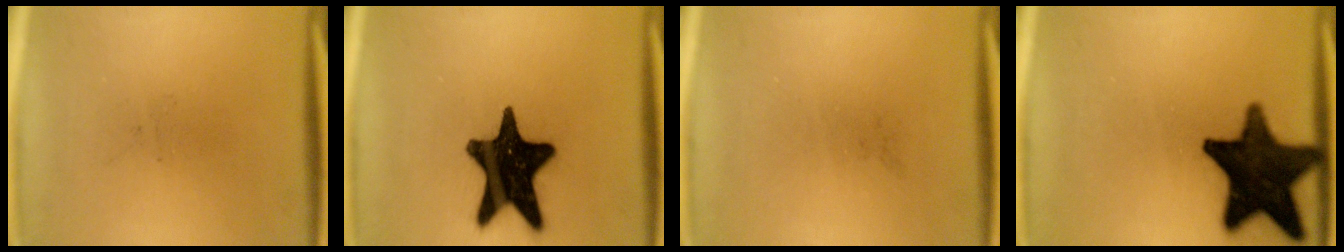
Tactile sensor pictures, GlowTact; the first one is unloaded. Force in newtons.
{"total": 19.1}
{"total": 0.0}
{"total": 17.9}